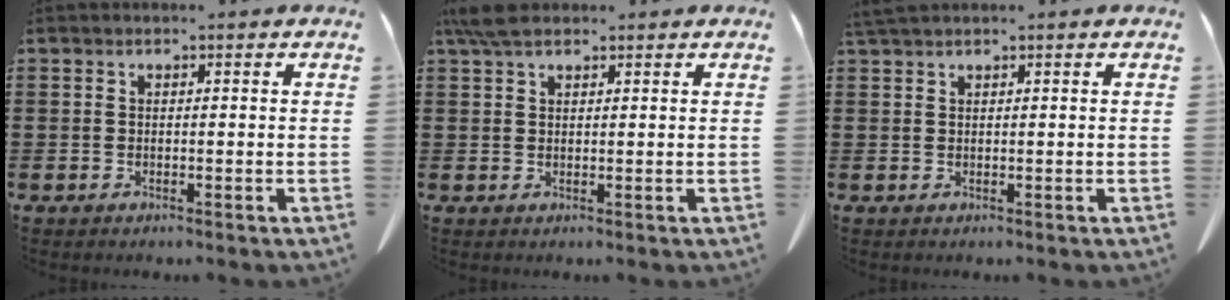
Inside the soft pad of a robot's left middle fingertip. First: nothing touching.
{"total": 4.0, "force": [2.7, 1.3, 2.5], "torque": [-0.057, 0.004, 0.053]}
{"total": 1.4, "force": [1.3, -0.1, 0.6], "torque": [-0.015, -0.003, 0.026]}